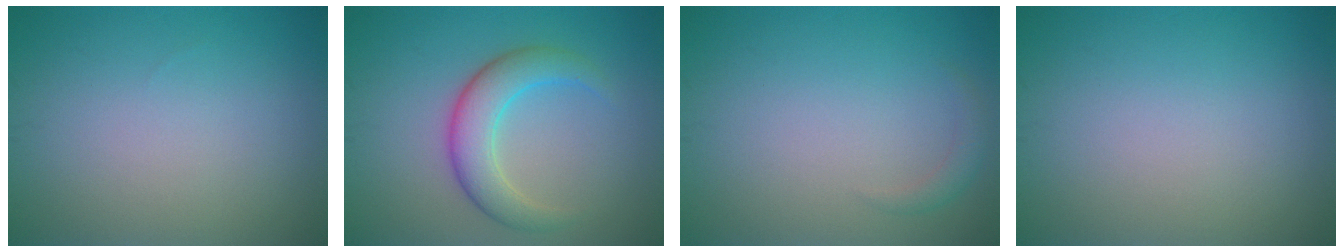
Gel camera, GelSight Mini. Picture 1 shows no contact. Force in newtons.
{"total": 4.5, "press": 4.5, "slide": 0.2}
{"total": 1.2, "press": 1.2, "slide": 0.2}
{"total": 0.0}